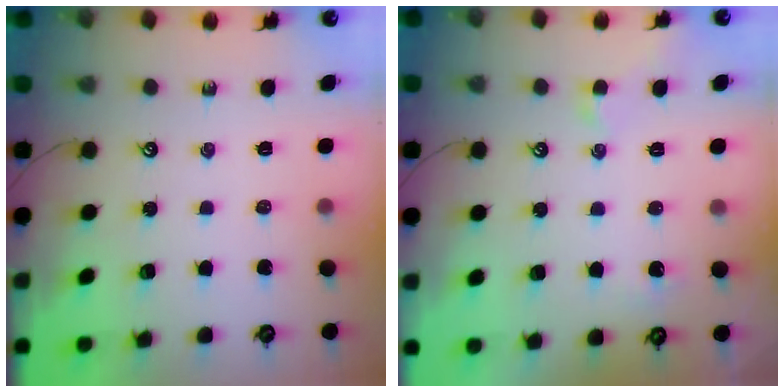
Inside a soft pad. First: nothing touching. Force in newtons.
{"total": 2.3, "press": 2.2, "slide": 0.7}